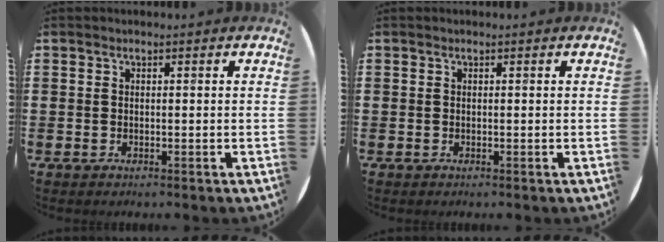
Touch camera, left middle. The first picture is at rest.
{"total": 0.0}